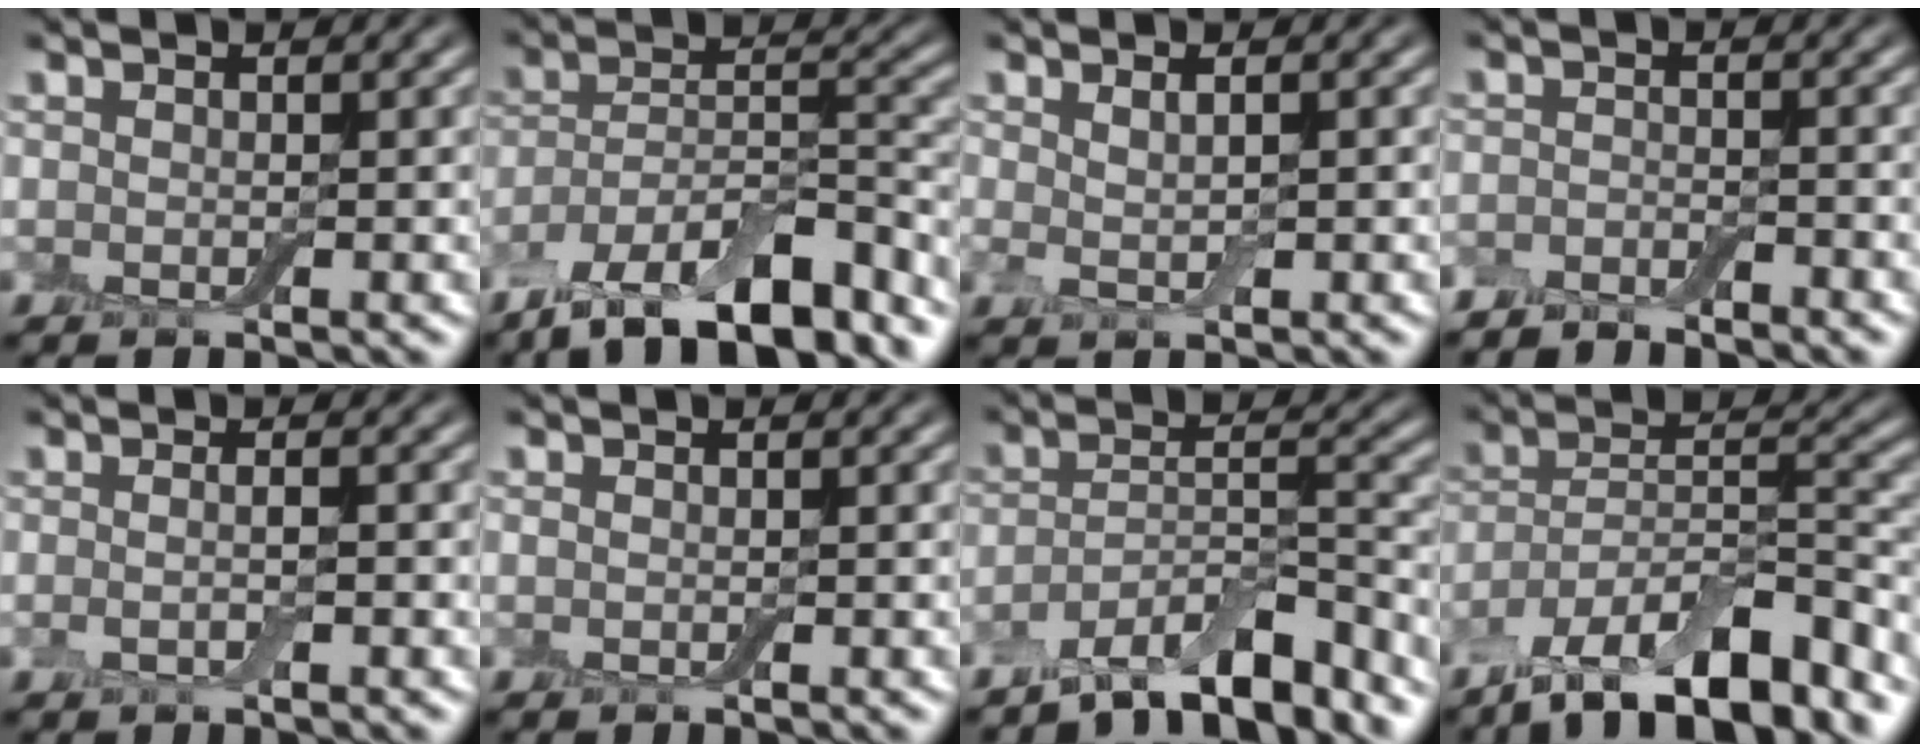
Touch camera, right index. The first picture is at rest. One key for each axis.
{"total": 12.4, "fx": -9.5, "fy": 4.5, "fz": 6.5, "tx": -0.119, "ty": 0.014, "tz": -0.160}
{"total": 1.3, "fx": 0.5, "fy": 0.4, "fz": 1.2, "tx": -0.029, "ty": 0.001, "tz": 0.010}
{"total": 2.4, "fx": -2.4, "fy": 0.4, "fz": 0.3, "tx": -0.006, "ty": 0.001, "tz": -0.050}
{"total": 1.0, "fx": -0.3, "fy": 0.1, "fz": 1.0, "tx": -0.022, "ty": 0.000, "tz": -0.007}
{"total": 0.0}
{"total": 7.4, "fx": -6.1, "fy": 2.0, "fz": 3.8, "tx": -0.058, "ty": -0.002, "tz": -0.107}
{"total": 12.8, "fx": -9.8, "fy": 4.0, "fz": 7.1, "tx": -0.122, "ty": 0.022, "tz": -0.171}